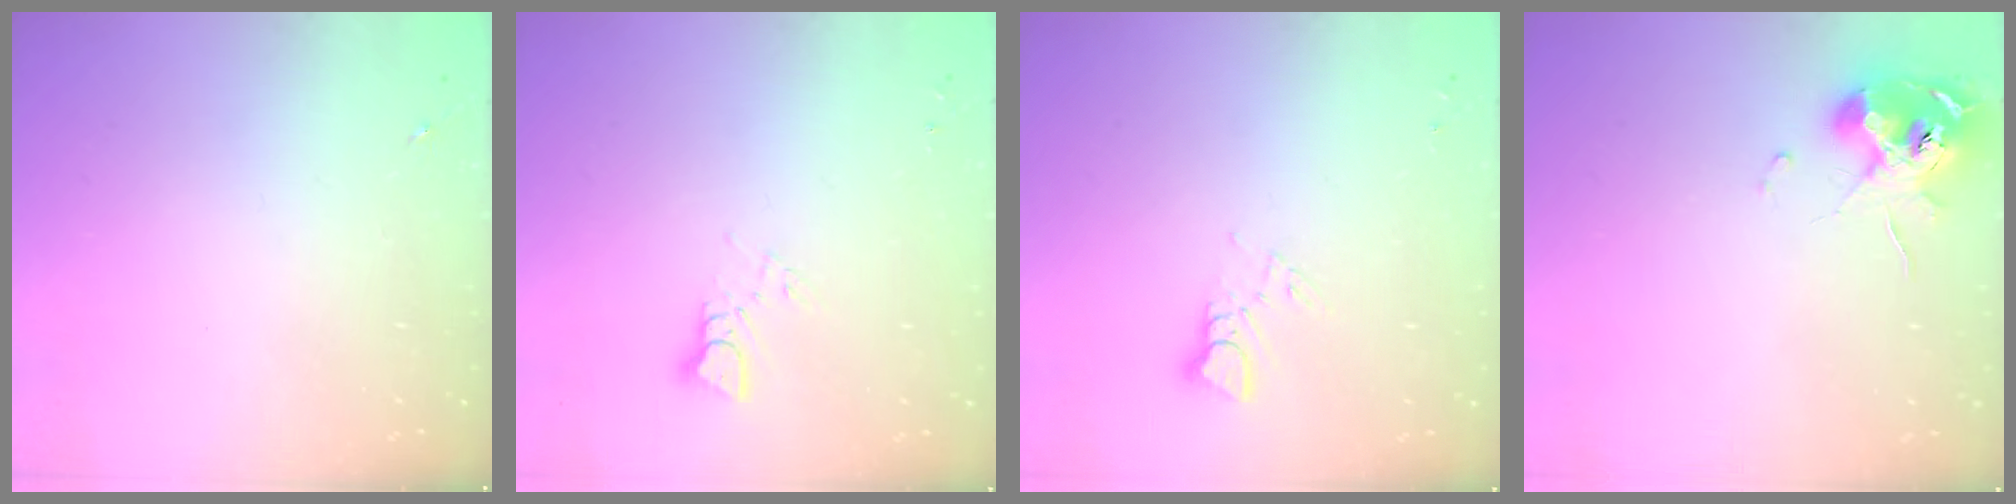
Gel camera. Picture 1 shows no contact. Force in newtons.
{"total": 2.9, "press": 2.9, "slide": 0.2}
{"total": 2.9, "press": 2.9, "slide": 0.2}
{"total": 10.8, "press": 10.7, "slide": 1.2}